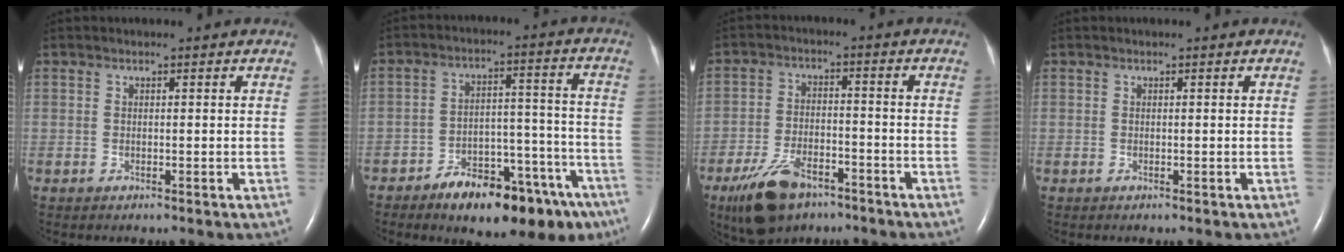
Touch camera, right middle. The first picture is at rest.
{"total": 17.2, "force": [-12.6, 6.6, 9.7], "torque": [-0.084, 0.054, -0.180]}
{"total": 9.6, "force": [-6.4, 4.2, 5.8], "torque": [-0.122, -0.011, -0.111]}
{"total": 0.0}